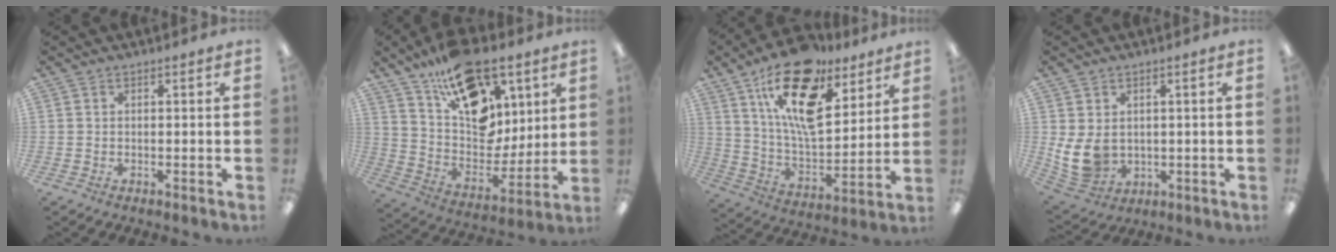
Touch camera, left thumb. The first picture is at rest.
{"total": 21.4, "force": [12.3, 12.9, 11.8], "torque": [-0.181, -0.075, 0.225]}
{"total": 21.8, "force": [13.0, 10.2, 14.2], "torque": [-0.247, -0.065, 0.226]}
{"total": 8.4, "force": [1.2, 6.4, 5.2], "torque": [-0.126, -0.007, 0.026]}